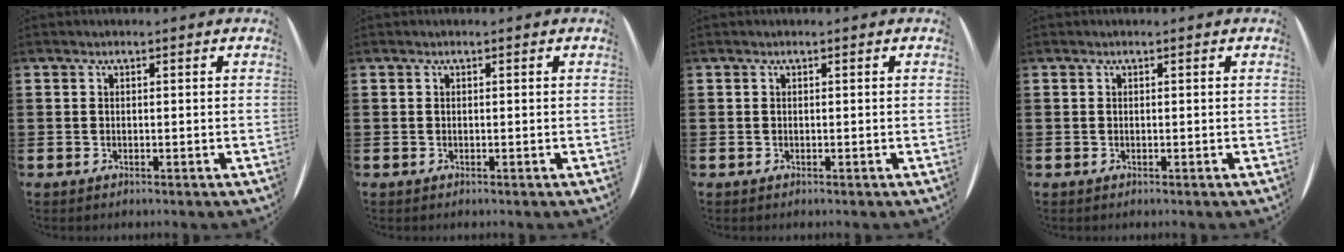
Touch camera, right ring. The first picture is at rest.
{"total": 0.0}
{"total": 0.0}
{"total": 0.0}